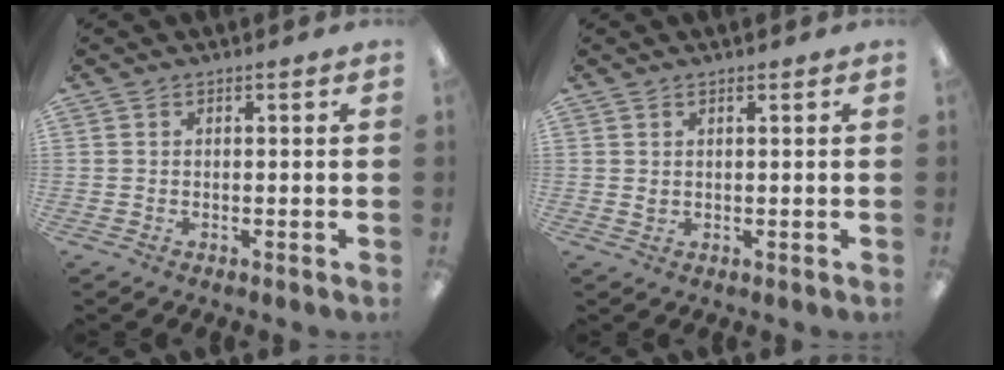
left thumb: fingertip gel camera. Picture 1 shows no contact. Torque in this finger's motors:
{"motor_torque": [-0.22, 0.10, 0.01, 0.04, 0.00]}